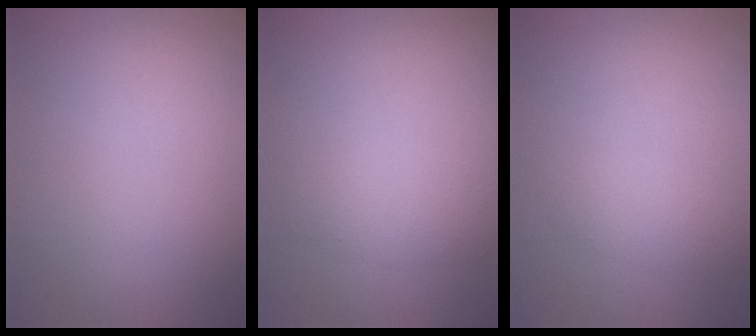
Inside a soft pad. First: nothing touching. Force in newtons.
{"total": 2.4, "press": 2.4, "slide": 0.0}
{"total": 1.6, "press": 1.6, "slide": 0.0}